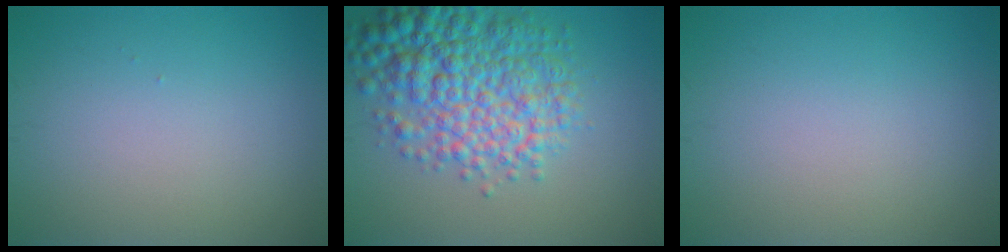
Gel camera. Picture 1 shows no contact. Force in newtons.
{"total": 8.2, "press": 8.2, "slide": 0.2}
{"total": 0.0}